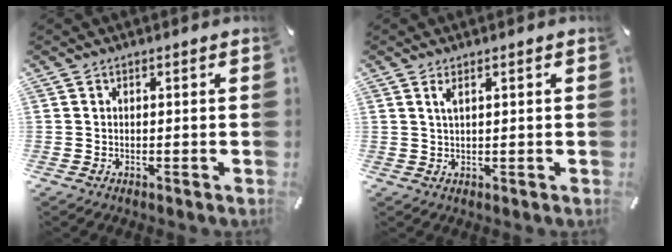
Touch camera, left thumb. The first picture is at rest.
{"total": 2.1, "force": [0.8, 0.5, 1.9], "torque": [-0.040, 0.002, 0.013]}